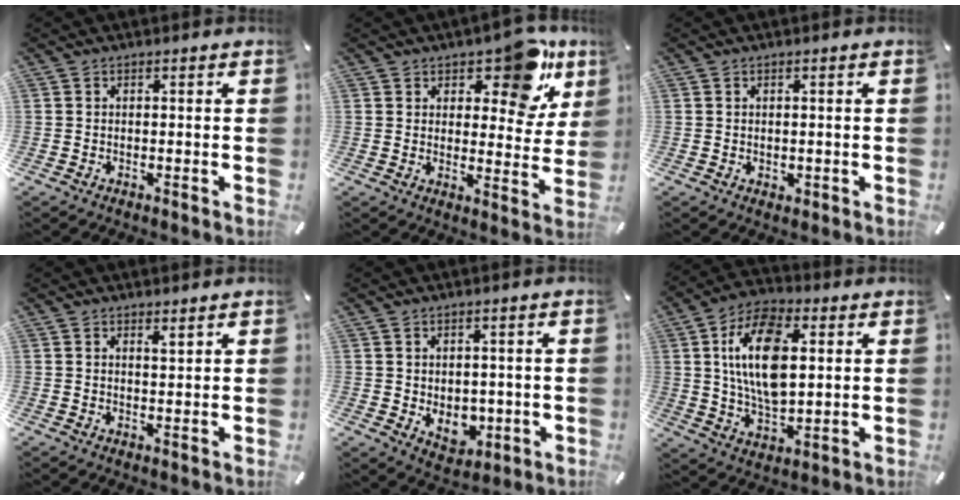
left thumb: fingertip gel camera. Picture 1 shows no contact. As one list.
[{"total": 12.8, "force": [8.6, 5.8, 7.5], "torque": [-0.084, -0.065, 0.146]}, {"total": 0.9, "force": [0.2, 0.9, 0.2], "torque": [-0.004, 0.004, 0.003]}, {"total": 1.9, "force": [1.6, 0.5, 0.7], "torque": [-0.007, -0.008, 0.029]}, {"total": 5.7, "force": [-0.1, 4.9, 3.0], "torque": [-0.013, -0.005, 0.001]}, {"total": 16.6, "force": [3.7, 9.4, 13.2], "torque": [-0.263, 0.000, 0.063]}]